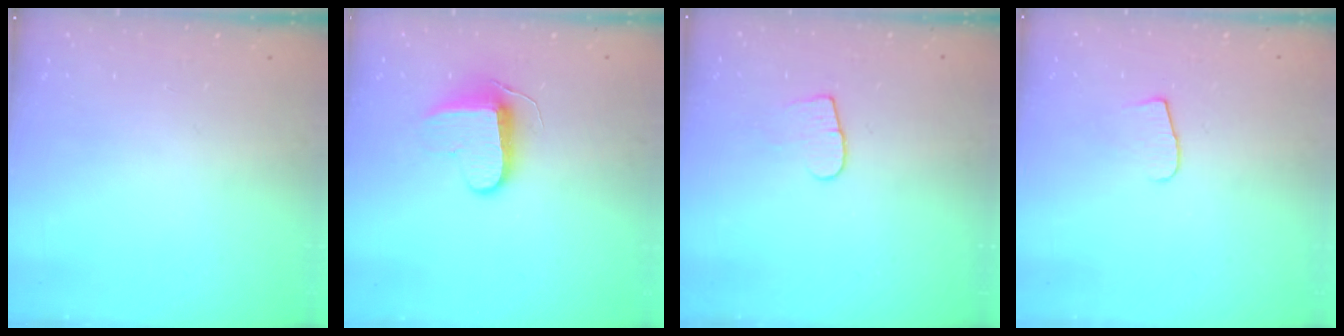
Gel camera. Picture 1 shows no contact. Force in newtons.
{"total": 9.5, "press": 9.5, "slide": 0.3}
{"total": 7.3, "press": 7.3, "slide": 0.5}
{"total": 5.5, "press": 5.5, "slide": 0.5}